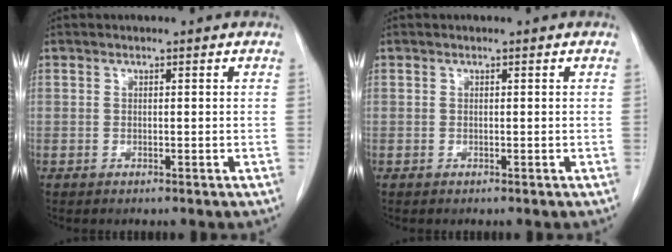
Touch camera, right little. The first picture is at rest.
{"total": 0.0}